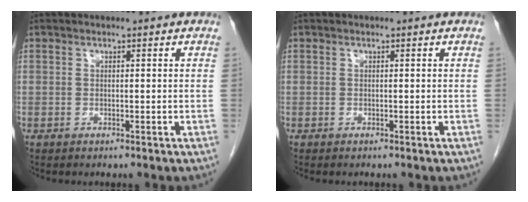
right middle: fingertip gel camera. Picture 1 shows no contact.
{"total": 0.0}